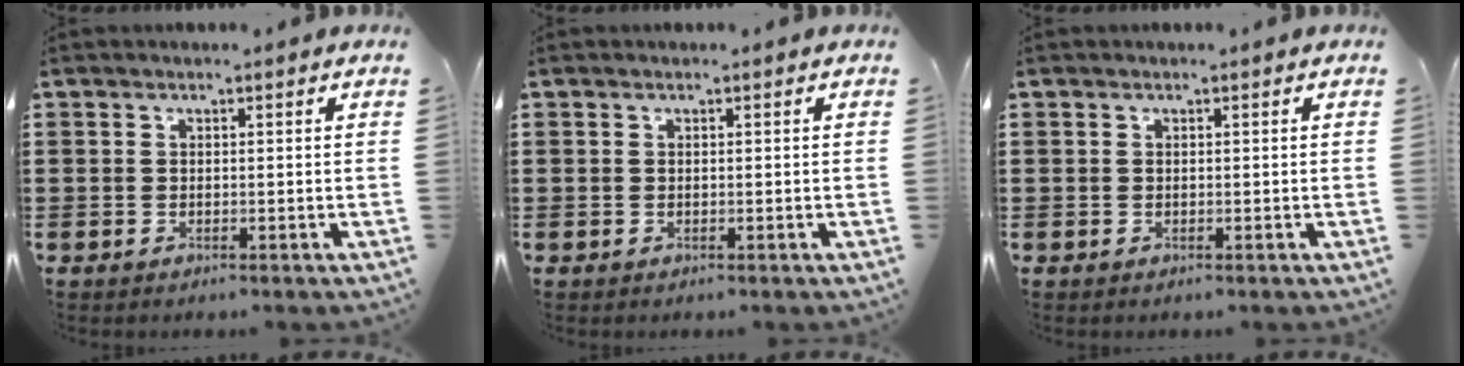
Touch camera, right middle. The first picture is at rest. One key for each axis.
{"total": 0.0}
{"total": 0.0}